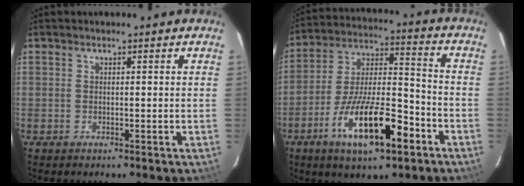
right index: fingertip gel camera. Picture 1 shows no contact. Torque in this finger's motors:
{"motor_torque": [1.23, -0.90, 0.88, 0.21]}